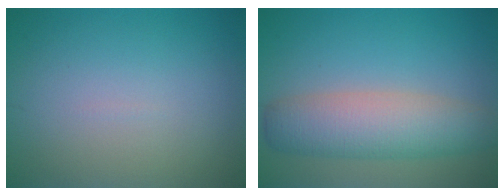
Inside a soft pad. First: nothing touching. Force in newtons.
{"total": 6.1, "press": 6.1, "slide": 0.0}